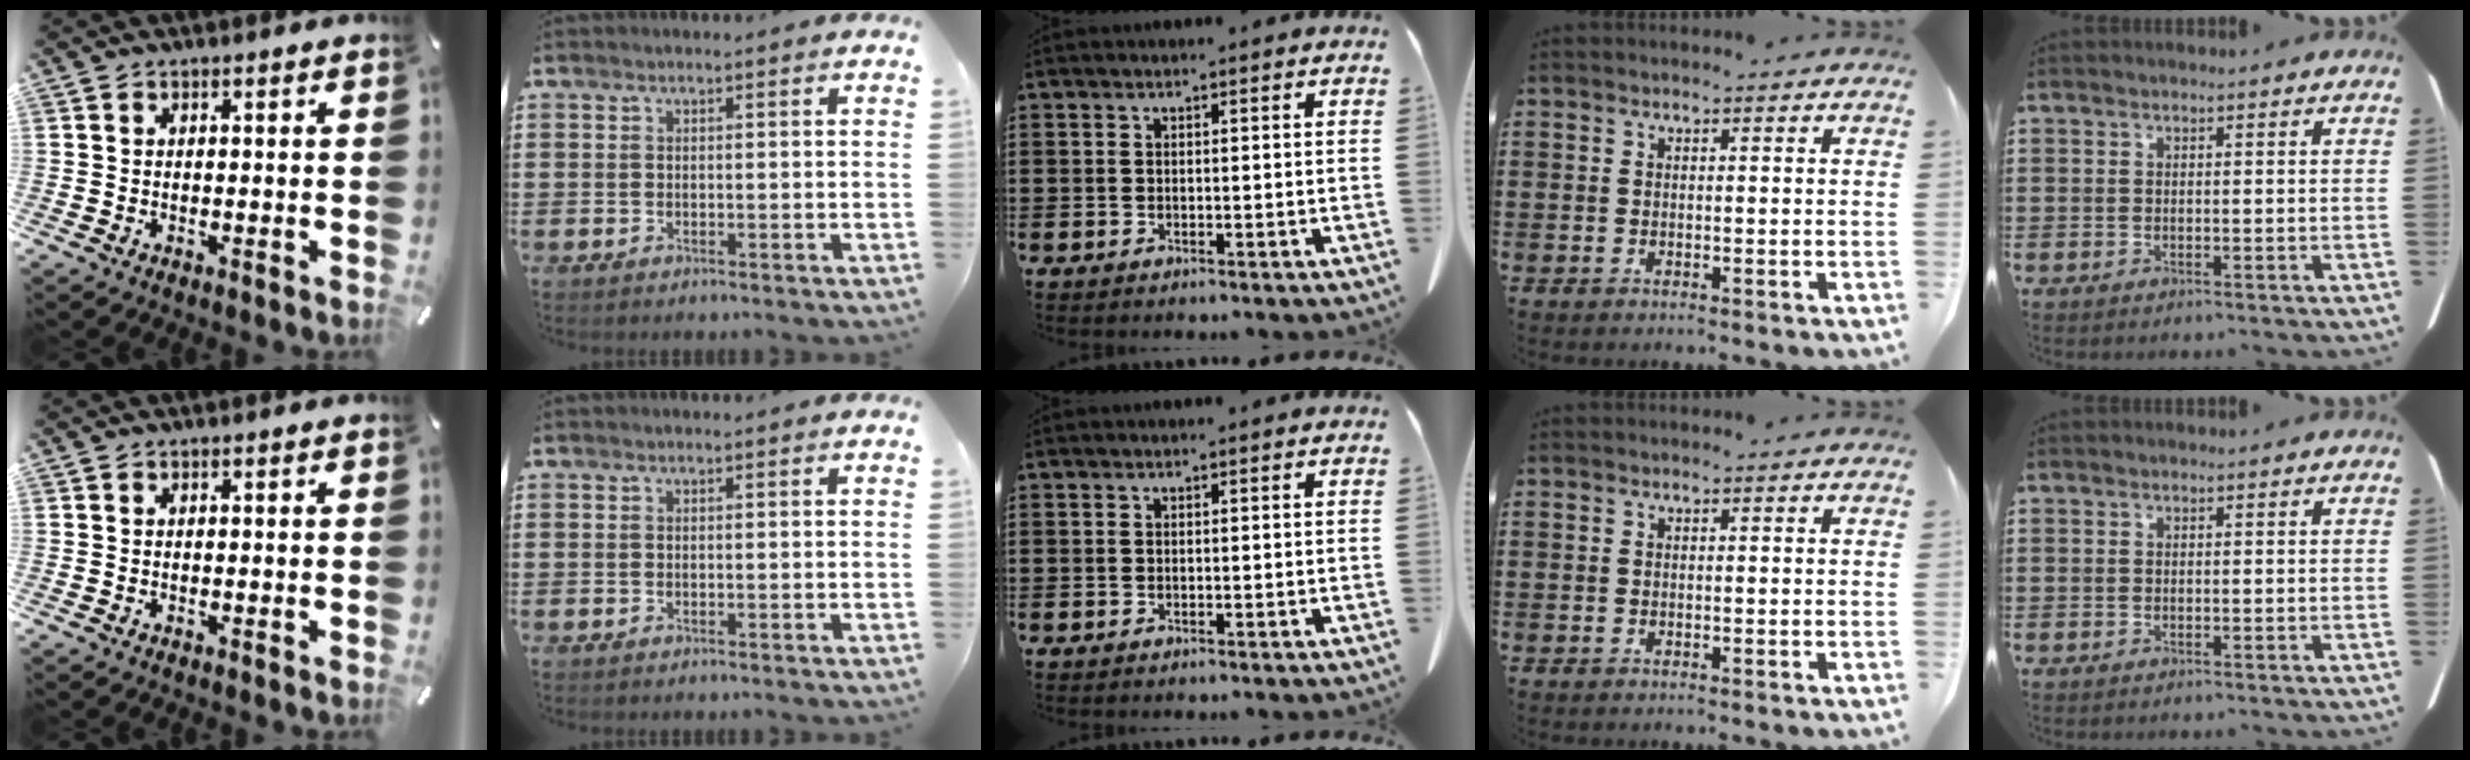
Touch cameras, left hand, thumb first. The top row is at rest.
{}